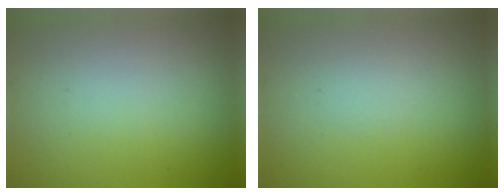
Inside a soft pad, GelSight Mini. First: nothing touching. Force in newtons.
{"total": 0.6, "press": 0.6, "slide": 0.0}